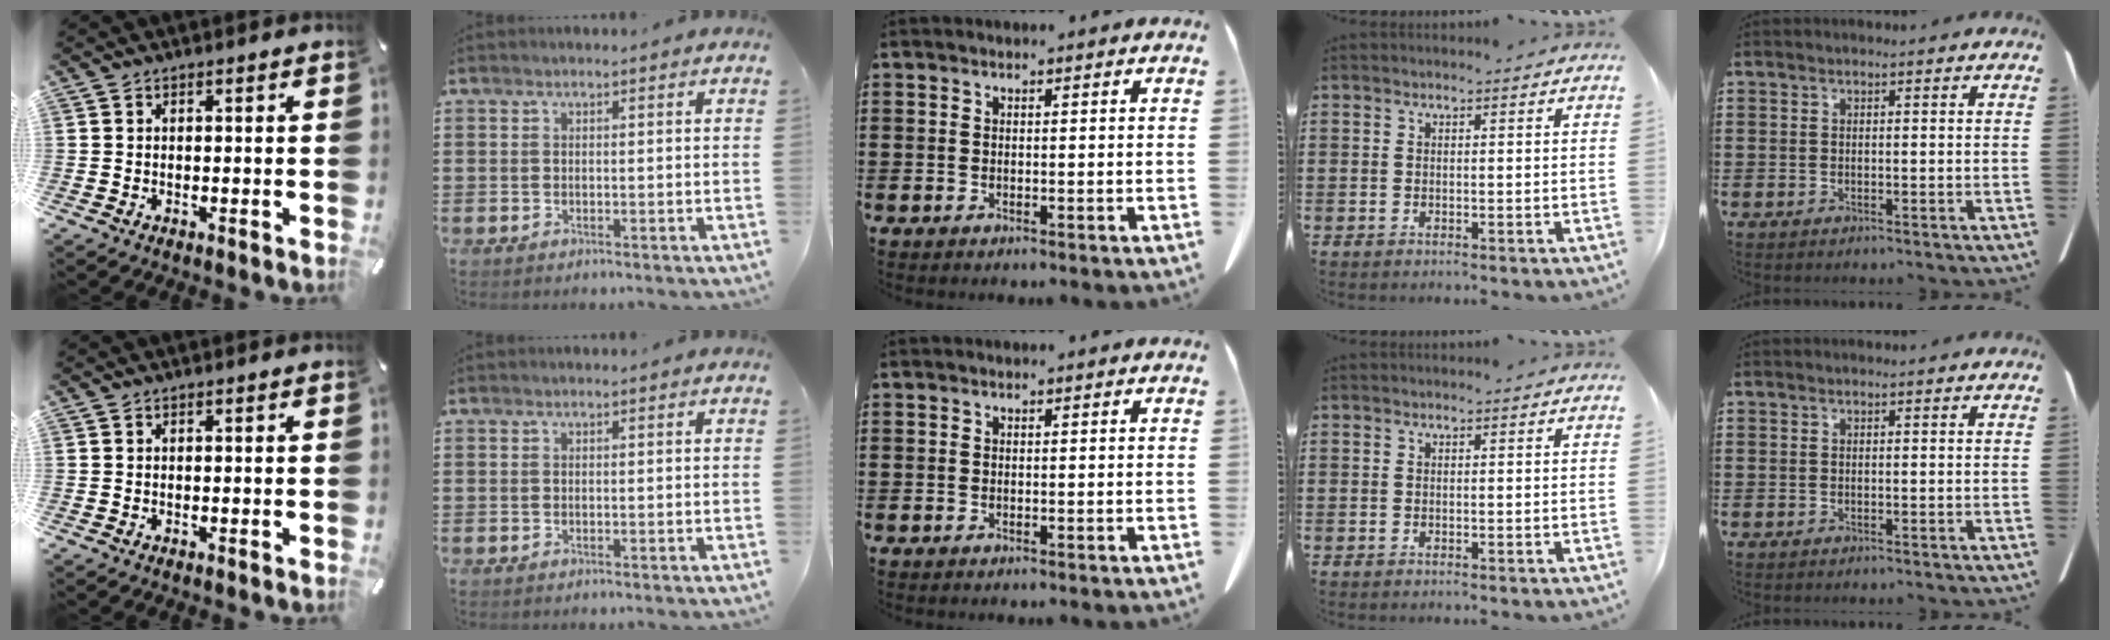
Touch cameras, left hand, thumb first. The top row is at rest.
{}